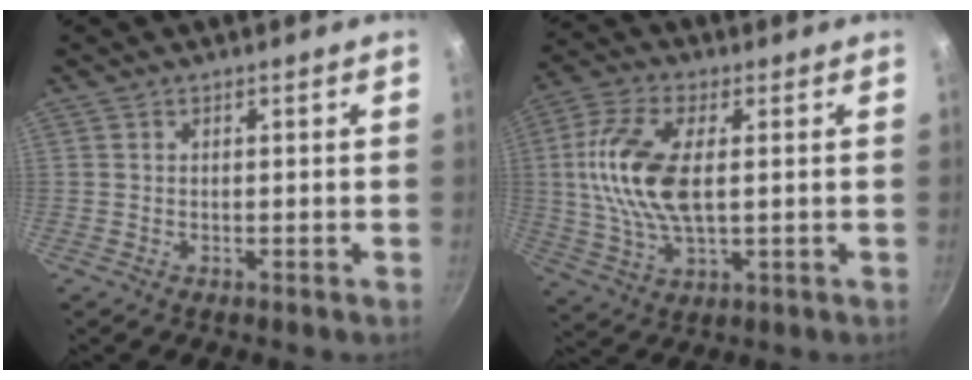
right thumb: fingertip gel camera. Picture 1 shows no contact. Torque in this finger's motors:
{"motor_torque": [0.44, 1.18, 1.84, -0.11, 0.40]}